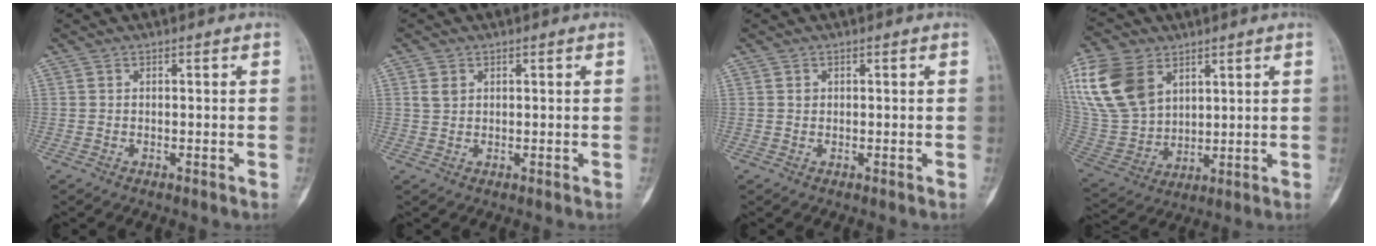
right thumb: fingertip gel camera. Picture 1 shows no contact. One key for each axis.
{"total": 2.3, "fx": 1.0, "fy": 1.7, "fz": 1.2, "tx": -0.021, "ty": 0.000, "tz": 0.024}
{"total": 0.8, "fx": 0.2, "fy": 0.7, "fz": 0.3, "tx": 0.003, "ty": 0.001, "tz": 0.004}
{"total": 18.4, "fx": 8.1, "fy": 12.6, "fz": 10.8, "tx": -0.219, "ty": -0.018, "tz": 0.168}